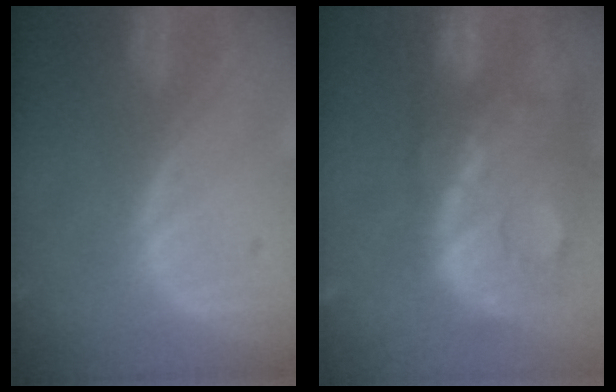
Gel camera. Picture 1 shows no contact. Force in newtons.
{"total": 13.7, "press": 11.1, "slide": 8.0}